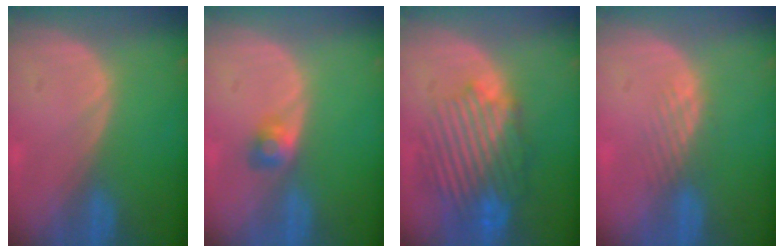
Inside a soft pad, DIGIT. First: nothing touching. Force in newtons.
{"total": 2.5, "press": 2.3, "slide": 0.9}
{"total": 10.2, "press": 9.7, "slide": 3.4}
{"total": 2.9, "press": 2.3, "slide": 1.8}